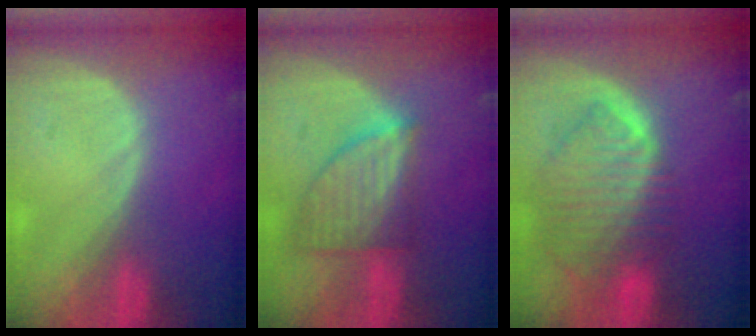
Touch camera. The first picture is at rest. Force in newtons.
{"total": 7.5, "press": 6.8, "slide": 3.1}
{"total": 9.9, "press": 8.4, "slide": 5.2}